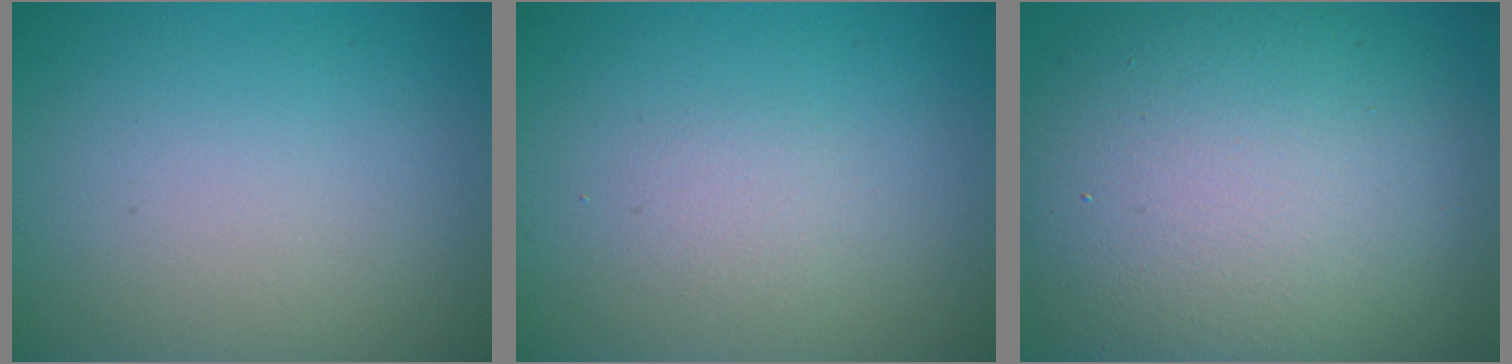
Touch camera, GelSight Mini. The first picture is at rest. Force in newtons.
{"total": 1.2, "press": 1.2, "slide": 0.1}
{"total": 13.8, "press": 13.8, "slide": 0.7}